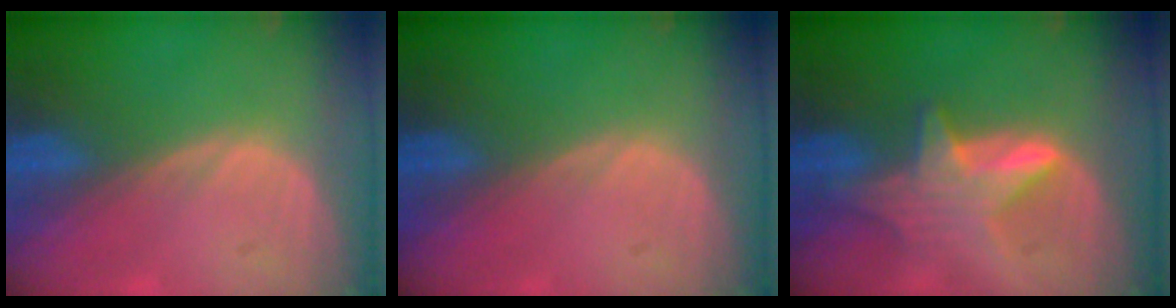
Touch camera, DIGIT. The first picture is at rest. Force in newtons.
{"total": 0.0}
{"total": 6.0, "press": 6.0, "slide": 0.8}